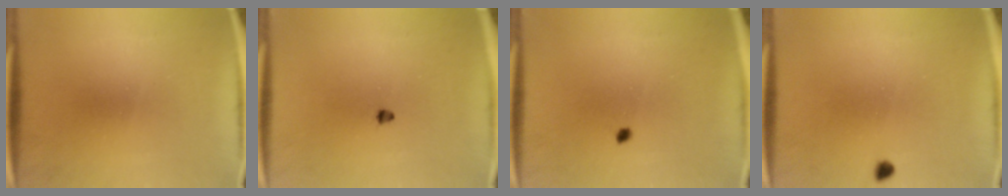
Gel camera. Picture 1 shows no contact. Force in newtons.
{"total": 1.1}
{"total": 0.8}
{"total": 1.2}